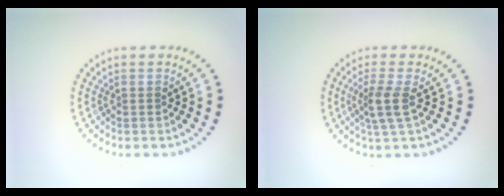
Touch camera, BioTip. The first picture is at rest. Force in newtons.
{"total": 2.5, "press": 2.0, "slide": 1.5}